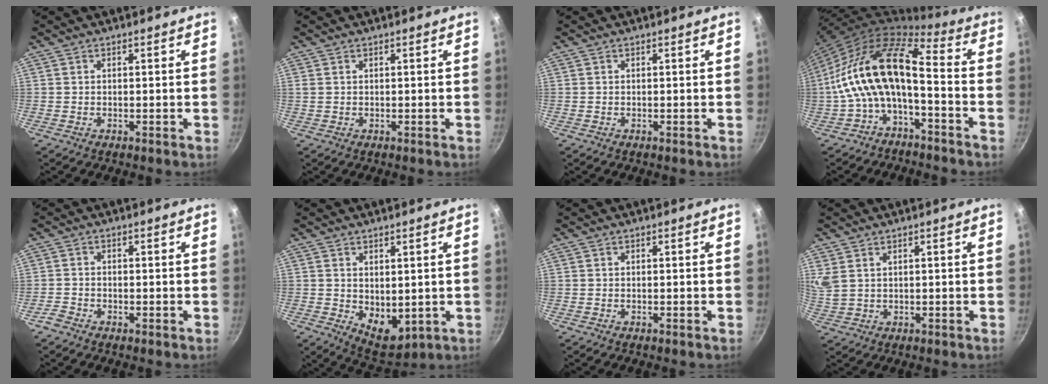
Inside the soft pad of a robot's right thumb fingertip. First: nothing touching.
{"total": 0.6, "force": [0.3, 0.3, 0.3], "torque": [-0.006, 0.002, 0.007]}
{"total": 0.0}
{"total": 15.8, "force": [-3.4, 7.0, 13.8], "torque": [-0.265, 0.060, -0.078]}
{"total": 1.7, "force": [-1.4, 0.8, 0.6], "torque": [-0.020, 0.008, -0.031]}
{"total": 6.9, "force": [0.7, 4.5, 5.2], "torque": [-0.054, -0.021, 0.029]}
{"total": 0.0}
{"total": 4.2, "force": [2.3, 2.5, 2.5], "torque": [-0.048, -0.007, 0.054]}